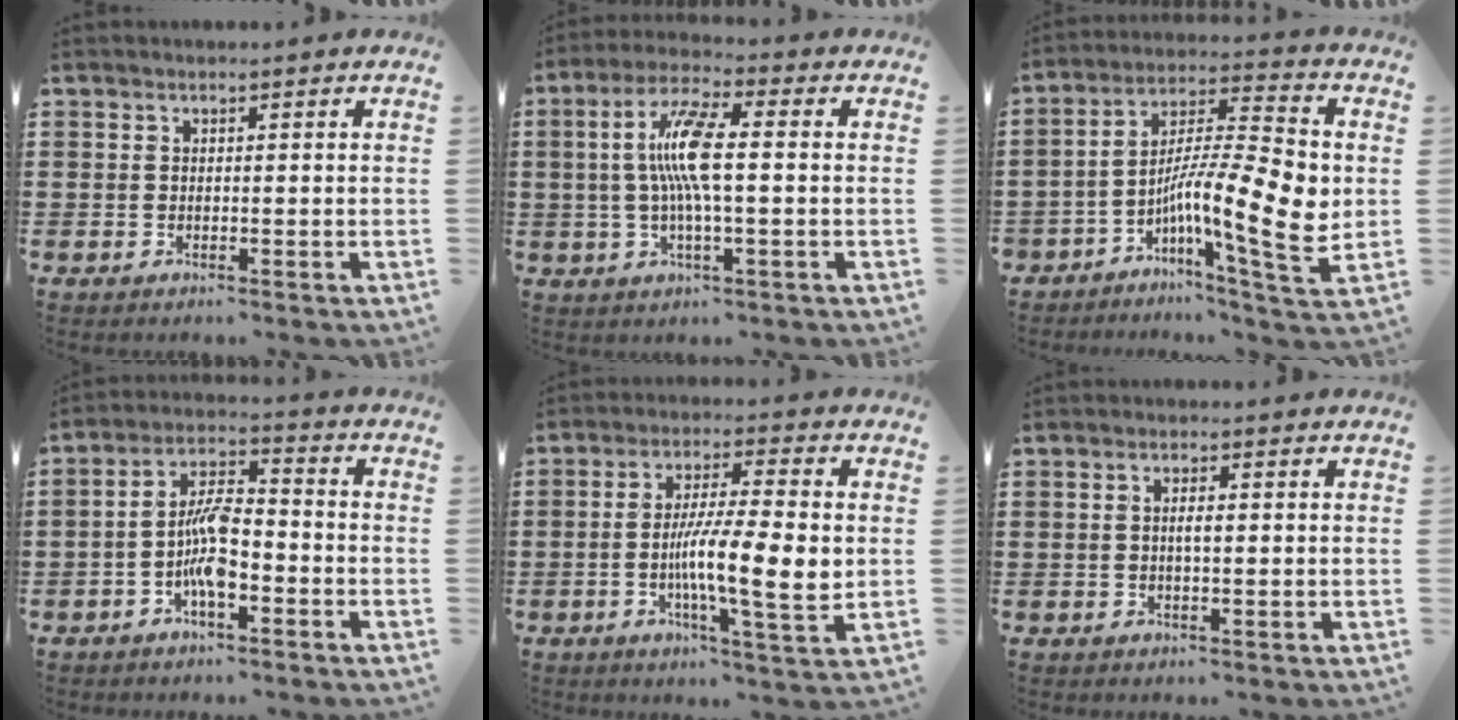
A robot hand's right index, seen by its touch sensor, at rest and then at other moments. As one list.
[{"total": 8.8, "force": [0.1, 1.6, 8.7], "torque": [-0.178, -0.003, -0.008]}, {"total": 13.1, "force": [-2.2, 2.4, 12.6], "torque": [-0.233, -0.015, -0.044]}, {"total": 8.2, "force": [-2.8, 3.2, 7.0], "torque": [-0.145, 0.007, -0.056]}, {"total": 11.2, "force": [-0.9, 2.0, 11.0], "torque": [-0.185, -0.004, -0.016]}, {"total": 2.1, "force": [0.0, 0.5, 2.0], "torque": [-0.037, -0.002, -0.001]}]